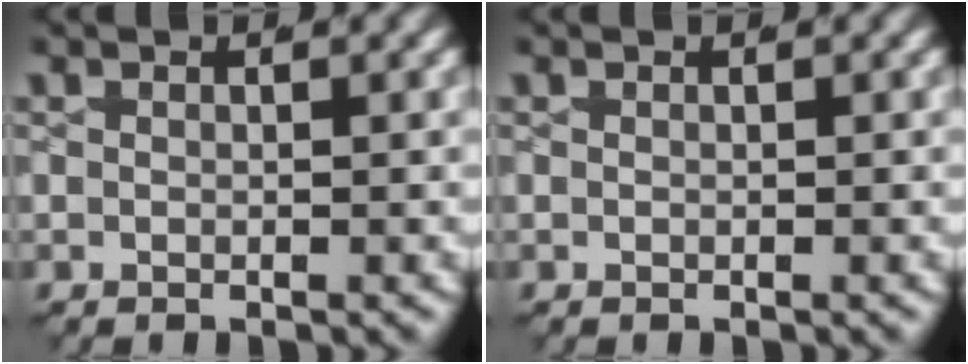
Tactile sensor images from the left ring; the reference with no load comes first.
{"total": 0.0}